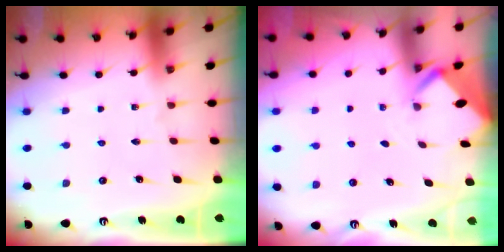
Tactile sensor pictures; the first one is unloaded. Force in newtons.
{"total": 2.1, "press": 2.1, "slide": 0.2}